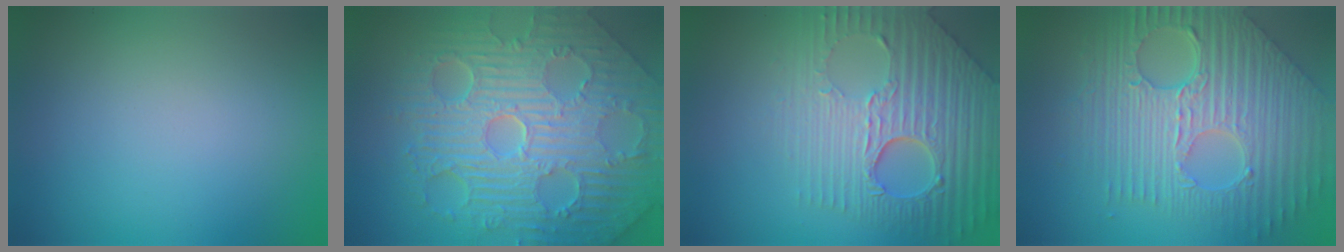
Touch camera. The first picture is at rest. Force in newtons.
{"total": 11.5, "press": 7.5, "slide": 8.8}
{"total": 8.4, "press": 6.1, "slide": 5.8}
{"total": 10.6, "press": 7.2, "slide": 7.8}